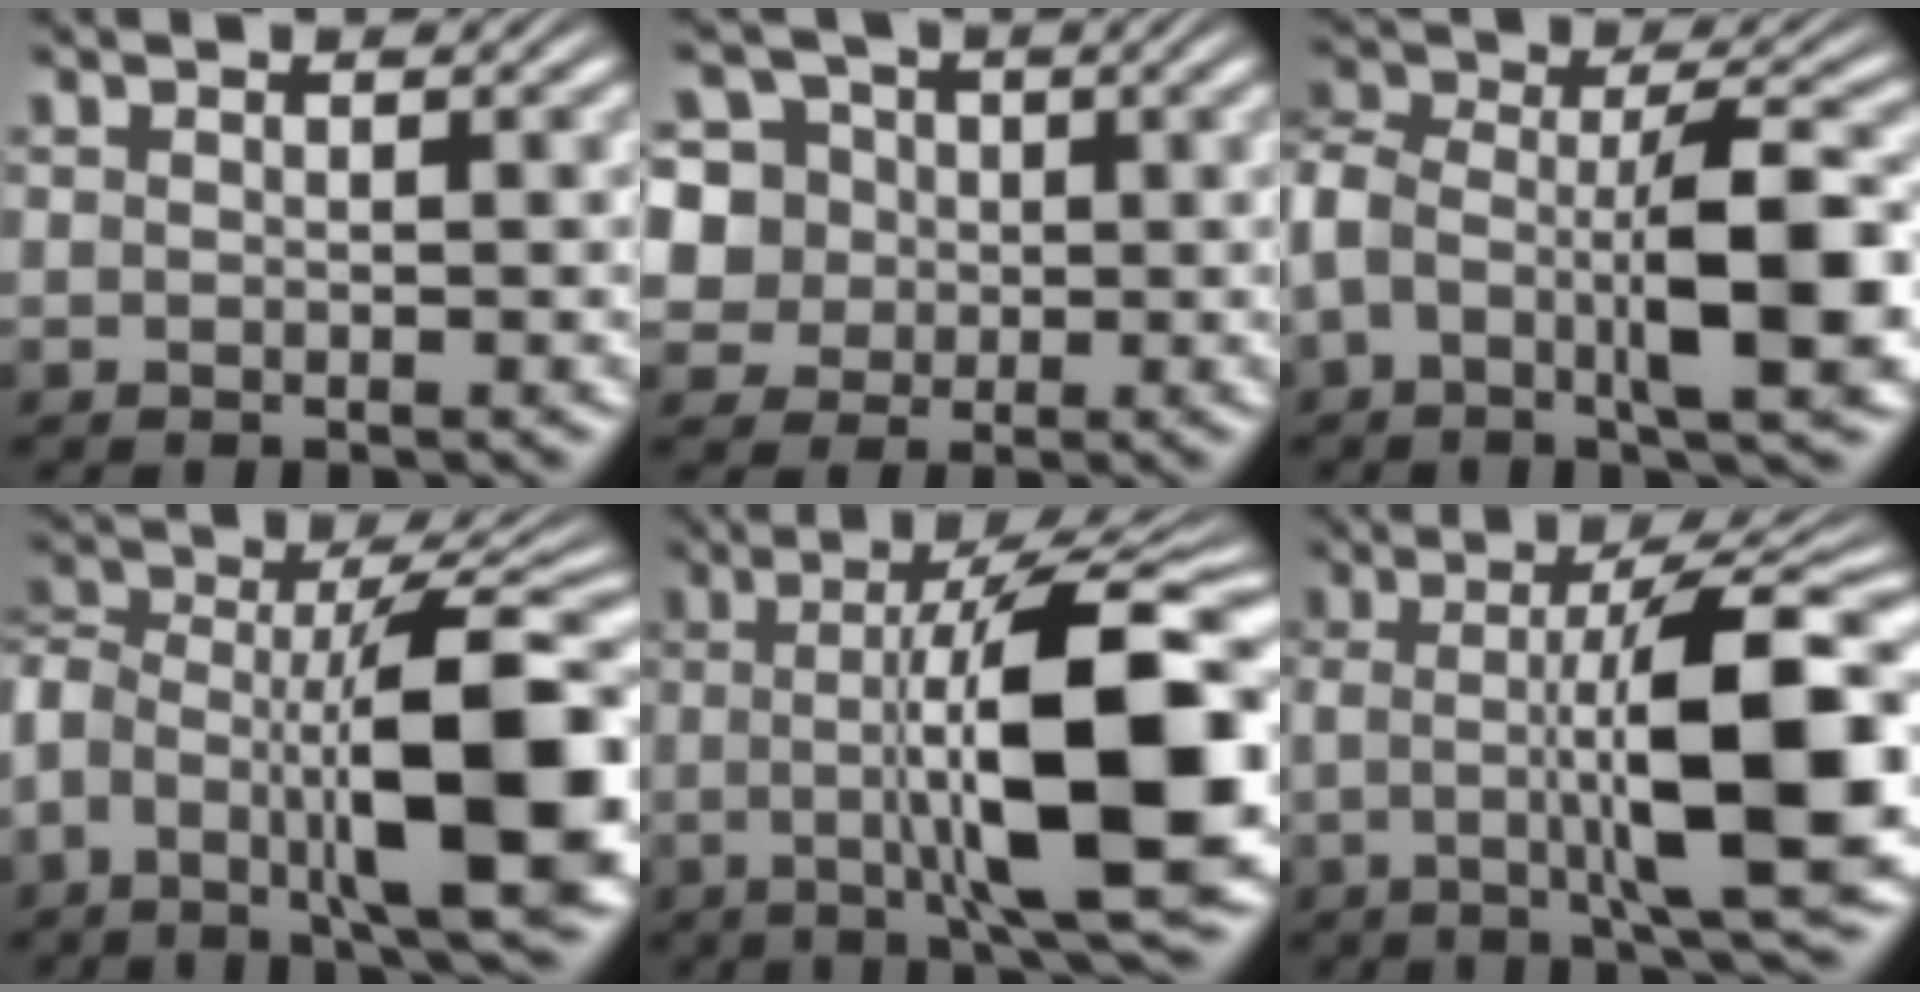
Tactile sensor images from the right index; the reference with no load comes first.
{"total": 11.1, "force": [-0.1, 10.4, 3.9], "torque": [-0.125, -0.044, 0.001]}
{"total": 8.4, "force": [-1.0, 5.1, 6.6], "torque": [-0.132, -0.007, -0.021]}
{"total": 12.8, "force": [-2.0, 7.5, 10.2], "torque": [-0.176, -0.017, -0.028]}
{"total": 13.9, "force": [-0.4, 3.5, 13.4], "torque": [-0.186, 0.007, -0.001]}
{"total": 11.3, "force": [-0.1, 2.9, 10.9], "torque": [-0.157, 0.011, -0.002]}